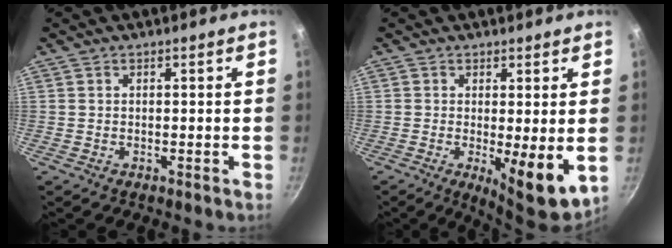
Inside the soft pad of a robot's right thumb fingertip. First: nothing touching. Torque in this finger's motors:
{"motor_torque": [1.71, 1.51, 1.51, -0.20, 0.32]}